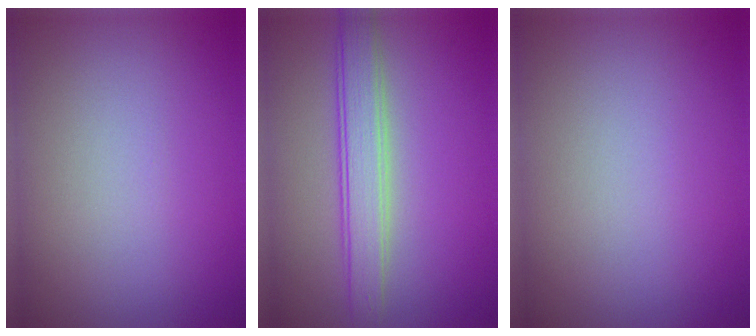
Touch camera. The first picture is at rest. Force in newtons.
{"total": 3.9, "press": 3.9, "slide": 0.3}
{"total": 0.0}